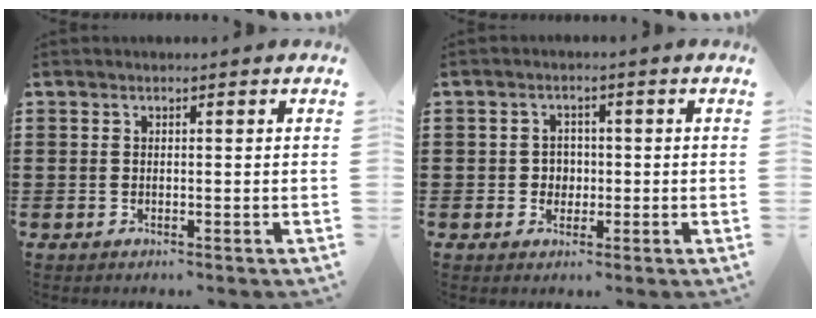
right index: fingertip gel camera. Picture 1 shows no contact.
{"total": 2.3, "force": [-0.3, 2.2, 0.7], "torque": [-0.021, 0.006, -0.009]}